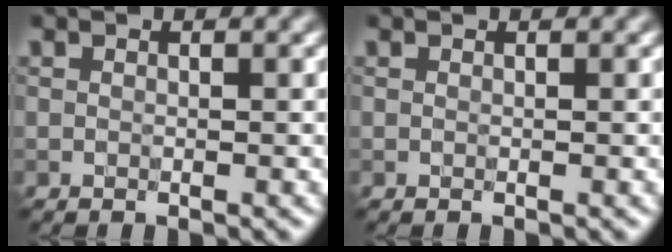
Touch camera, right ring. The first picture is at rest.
{"total": 0.0}